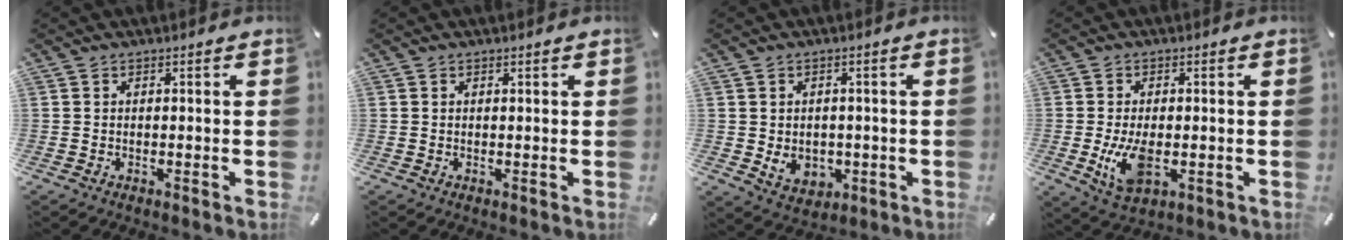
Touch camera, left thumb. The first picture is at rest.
{"total": 0.0}
{"total": 5.6, "force": [-0.6, 4.9, 2.6], "torque": [-0.037, -0.003, -0.011]}
{"total": 8.3, "force": [-1.2, 4.7, 6.7], "torque": [-0.148, -0.012, -0.022]}